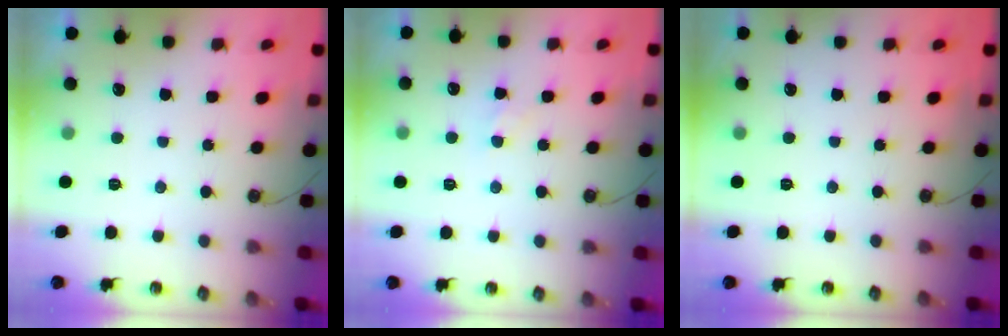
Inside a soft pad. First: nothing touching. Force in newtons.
{"total": 5.3, "press": 5.3, "slide": 0.5}
{"total": 0.0}